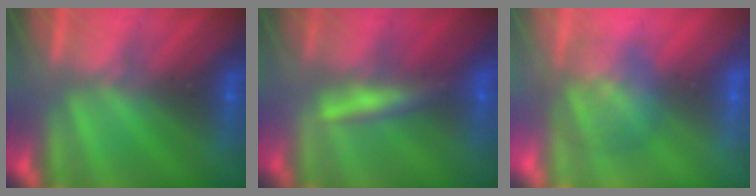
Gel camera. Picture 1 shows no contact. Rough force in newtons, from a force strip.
{"total": 2.6}
{"total": 2.9}